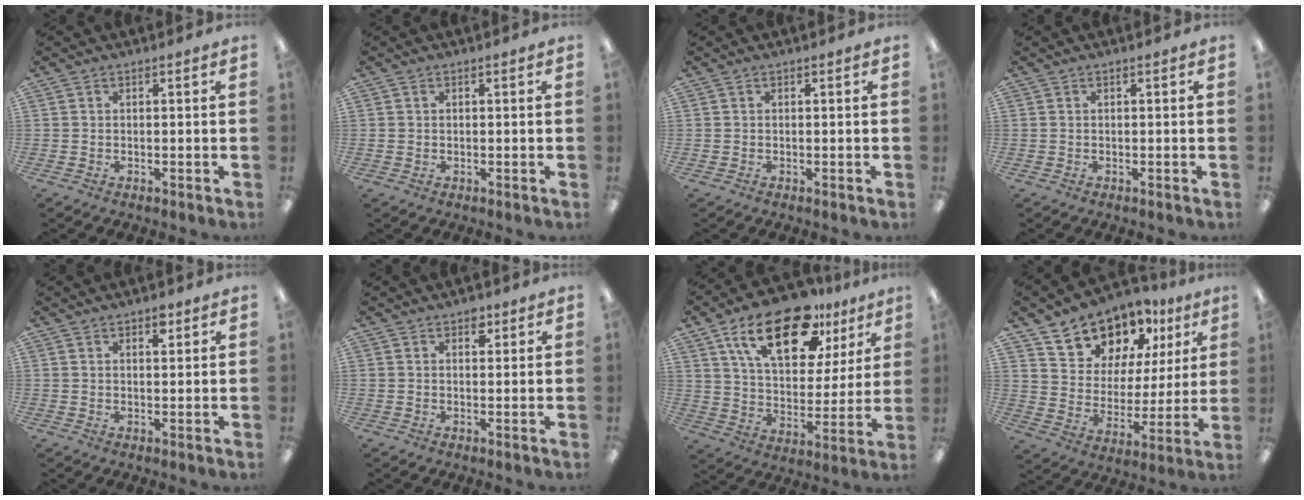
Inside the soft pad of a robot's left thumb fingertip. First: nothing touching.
{"total": 0.6, "force": [0.1, 0.6, 0.1], "torque": [-0.002, 0.005, 0.002]}
{"total": 0.0}
{"total": 0.0}
{"total": 2.5, "force": [1.7, 1.3, 1.3], "torque": [-0.004, -0.008, 0.024]}
{"total": 2.5, "force": [1.5, 1.6, 1.2], "torque": [-0.001, -0.005, 0.021]}
{"total": 21.4, "force": [13.1, 10.2, 13.5], "torque": [-0.220, -0.056, 0.223]}
{"total": 14.2, "force": [11.8, 7.4, 2.7], "torque": [-0.072, -0.090, 0.223]}